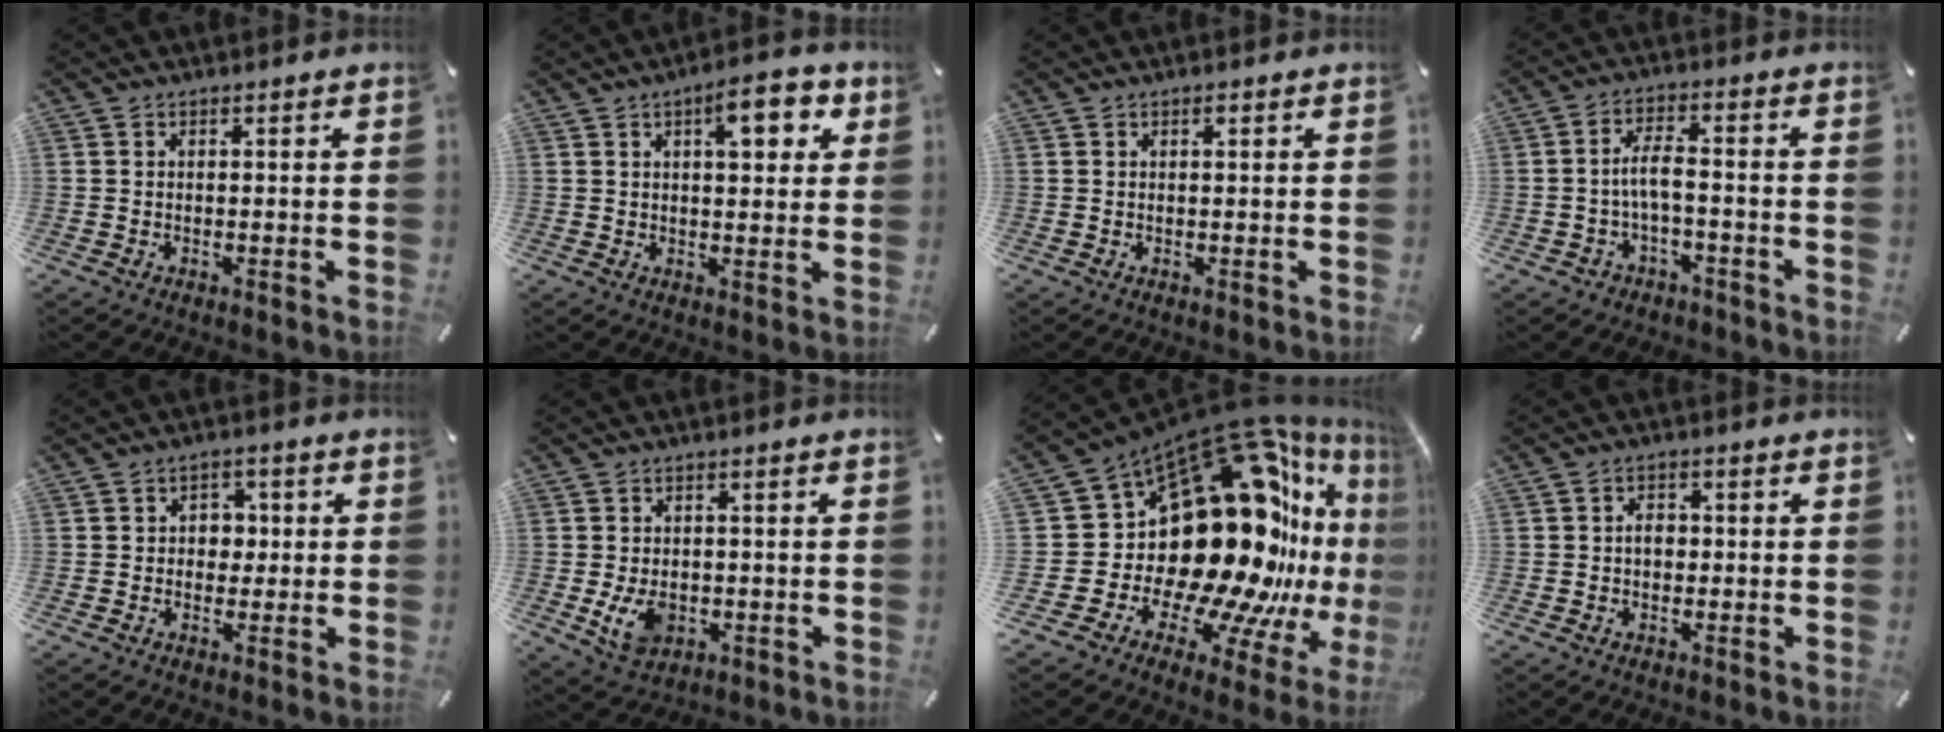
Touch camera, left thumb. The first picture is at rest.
{"total": 8.6, "force": [3.8, 3.6, 6.9], "torque": [-0.085, -0.014, 0.054]}
{"total": 0.7, "force": [0.3, 0.3, 0.6], "torque": [-0.012, 0.002, 0.005]}
{"total": 5.8, "force": [-1.4, 3.2, 4.6], "torque": [-0.098, 0.014, -0.031]}
{"total": 5.0, "force": [-0.1, 4.4, 2.4], "torque": [-0.030, 0.004, -0.008]}
{"total": 6.8, "force": [-1.3, 5.1, 4.4], "torque": [-0.084, -0.004, -0.024]}
{"total": 37.8, "force": [6.6, 21.9, 30.1], "torque": [-0.425, -0.165, 0.193]}
{"total": 3.7, "force": [-0.5, 2.8, 2.4], "torque": [-0.038, 0.004, -0.012]}